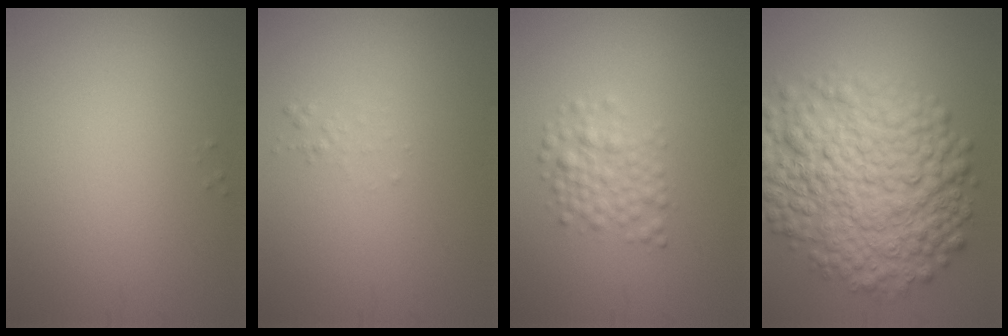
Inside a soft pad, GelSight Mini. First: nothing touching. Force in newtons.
{"total": 0.6, "press": 0.6, "slide": 0.1}
{"total": 2.7, "press": 2.7, "slide": 0.1}
{"total": 11.6, "press": 11.6, "slide": 0.2}